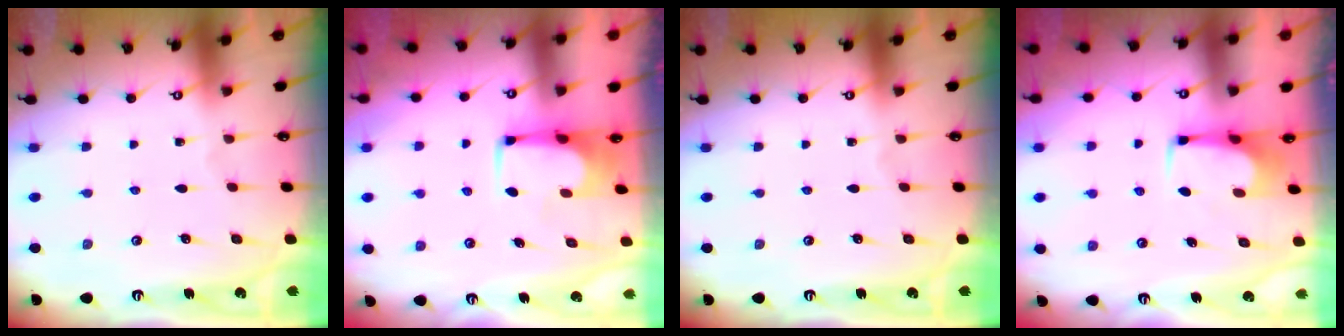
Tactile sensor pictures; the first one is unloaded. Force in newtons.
{"total": 1.7, "press": 1.6, "slide": 0.3}
{"total": 0.0}
{"total": 0.7, "press": 0.6, "slide": 0.3}